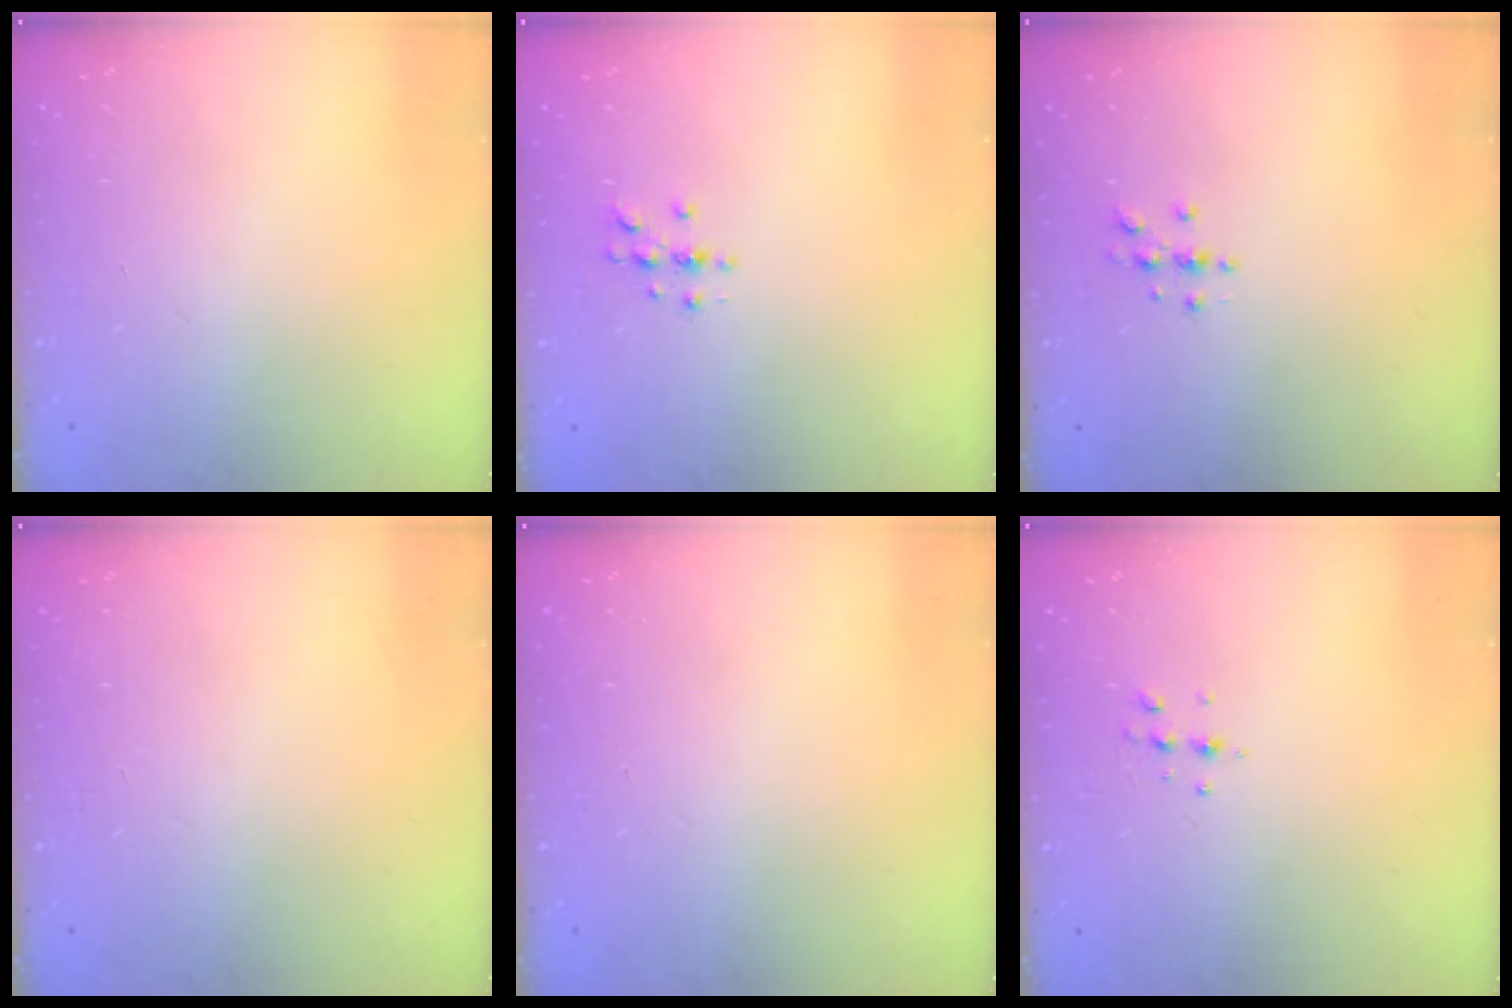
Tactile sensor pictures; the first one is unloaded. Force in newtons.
{"total": 4.2, "press": 4.2, "slide": 0.5}
{"total": 3.0, "press": 3.0, "slide": 0.4}
{"total": 0.0}
{"total": 0.0}
{"total": 4.7, "press": 4.6, "slide": 1.0}